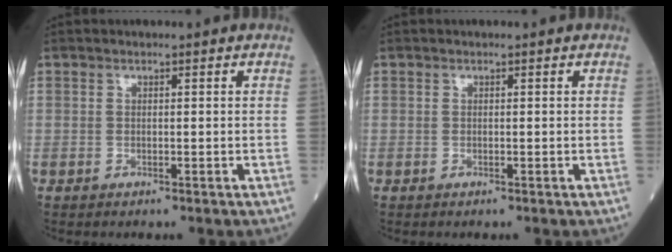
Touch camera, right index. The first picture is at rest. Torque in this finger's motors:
{"motor_torque": [0.00, 0.00, 0.00, 0.00]}